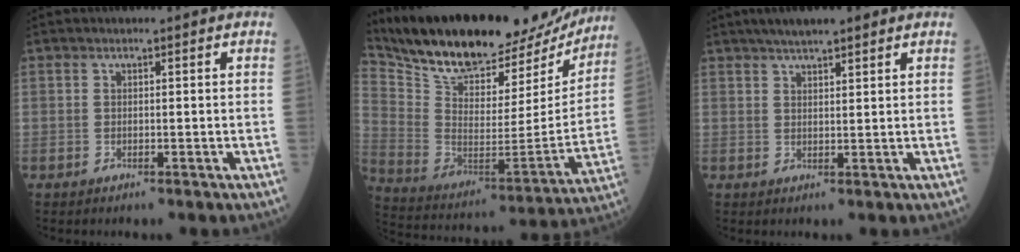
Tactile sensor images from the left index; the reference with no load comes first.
{"total": 28.4, "force": [25.1, 8.8, 10.0], "torque": [-0.184, -0.034, 0.363]}
{"total": 5.7, "force": [4.3, 1.0, 3.6], "torque": [-0.056, 0.023, 0.067]}